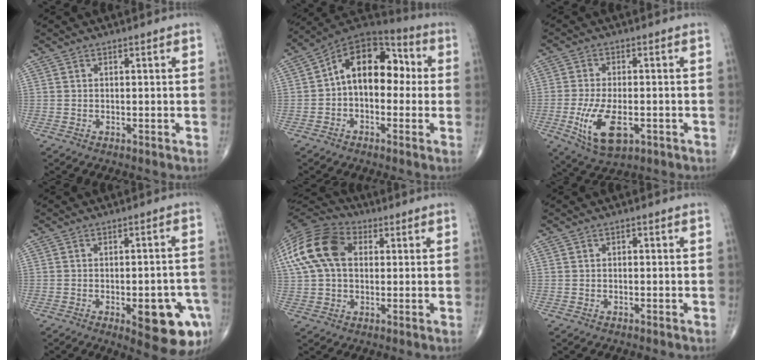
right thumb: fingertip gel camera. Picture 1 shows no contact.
{"total": 14.6, "force": [0.7, 9.3, 11.3], "torque": [-0.134, 0.050, -0.005]}
{"total": 10.2, "force": [-3.1, 4.9, 8.4], "torque": [-0.163, -0.004, -0.045]}
{"total": 13.0, "force": [-5.1, 4.7, 11.1], "torque": [-0.113, 0.014, -0.052]}
{"total": 16.2, "force": [3.4, 10.9, 11.5], "torque": [-0.234, 0.025, 0.052]}
{"total": 0.7, "force": [0.0, 0.5, 0.5], "torque": [-0.008, 0.001, -0.001]}